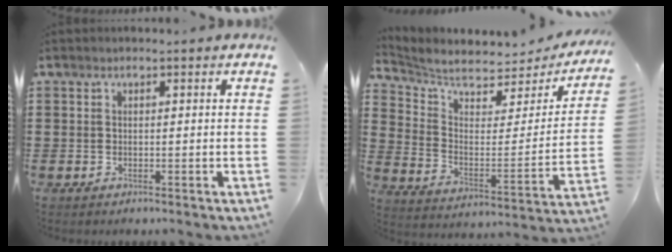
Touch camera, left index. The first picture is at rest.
{"total": 4.4, "force": [4.2, 0.8, 1.3], "torque": [-0.053, -0.047, 0.066]}